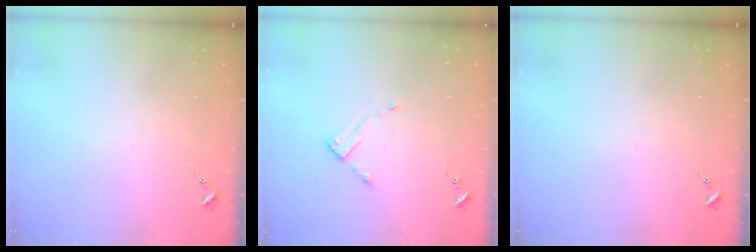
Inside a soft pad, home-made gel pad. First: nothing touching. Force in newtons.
{"total": 3.3, "press": 3.2, "slide": 0.3}
{"total": 0.0}